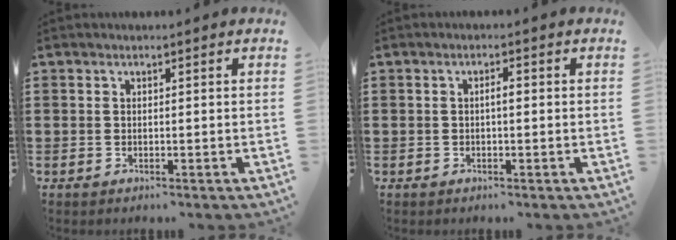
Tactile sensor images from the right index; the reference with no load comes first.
{"total": 1.4, "force": [-0.2, 0.3, 1.3], "torque": [-0.025, 0.001, -0.003]}